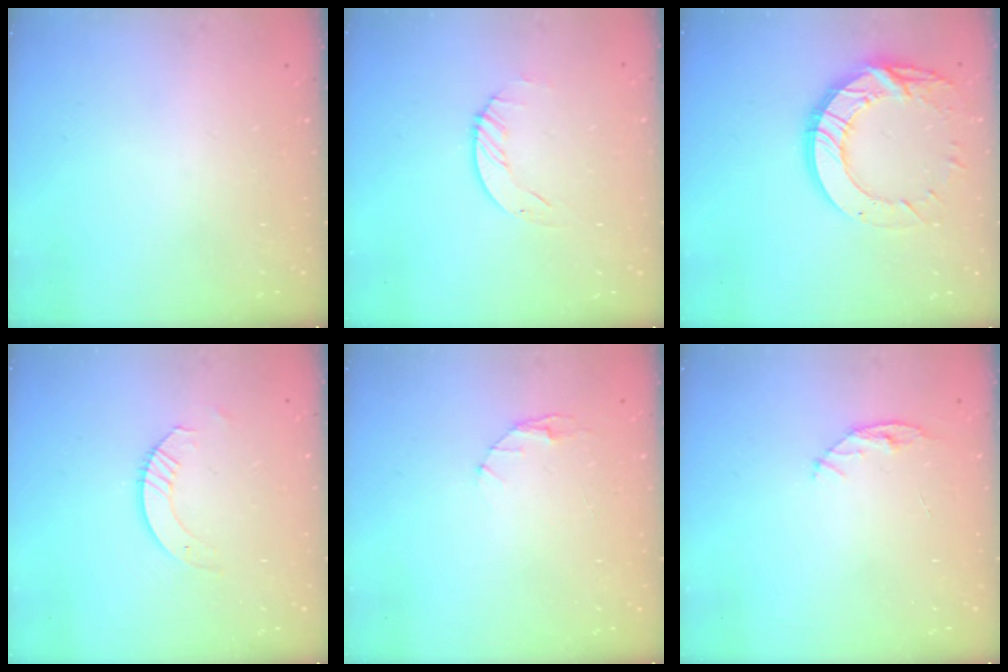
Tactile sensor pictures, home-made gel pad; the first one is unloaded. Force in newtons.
{"total": 1.9, "press": 1.9, "slide": 0.2}
{"total": 15.8, "press": 15.8, "slide": 1.1}
{"total": 3.8, "press": 3.8, "slide": 0.4}
{"total": 2.9, "press": 2.9, "slide": 0.4}
{"total": 4.8, "press": 4.8, "slide": 0.5}